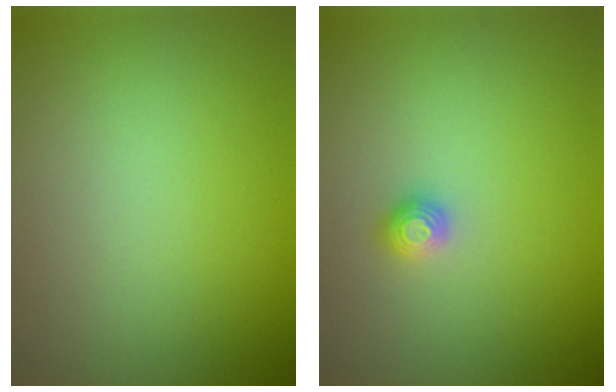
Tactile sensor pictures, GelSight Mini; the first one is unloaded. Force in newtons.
{"total": 1.1, "press": 1.1, "slide": 0.4}